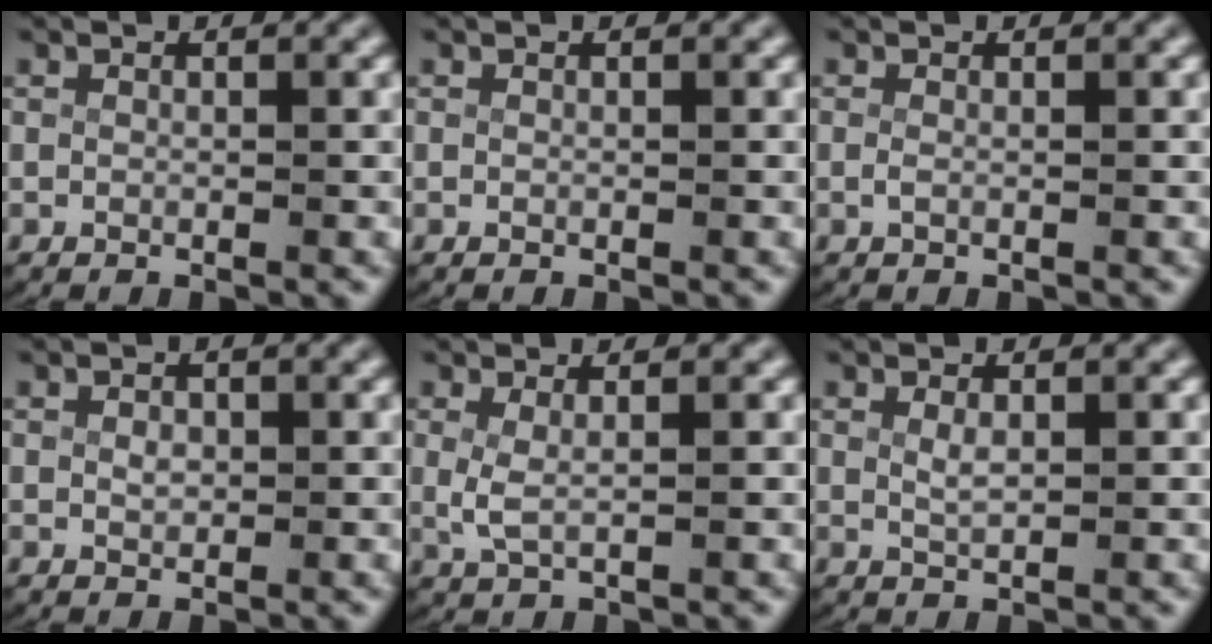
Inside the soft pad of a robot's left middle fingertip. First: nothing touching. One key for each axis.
{"total": 0.0}
{"total": 0.5, "fx": -0.3, "fy": -0.2, "fz": 0.4, "tx": -0.019, "ty": -0.012, "tz": 0.002}
{"total": 0.8, "fx": 0.0, "fy": 0.5, "fz": 0.6, "tx": -0.016, "ty": -0.008, "tz": 0.008}
{"total": 1.9, "fx": 0.3, "fy": 0.8, "fz": 1.7, "tx": -0.051, "ty": -0.016, "tz": 0.017}
{"total": 1.1, "fx": 0.3, "fy": 0.1, "fz": 1.0, "tx": -0.026, "ty": -0.011, "tz": 0.017}